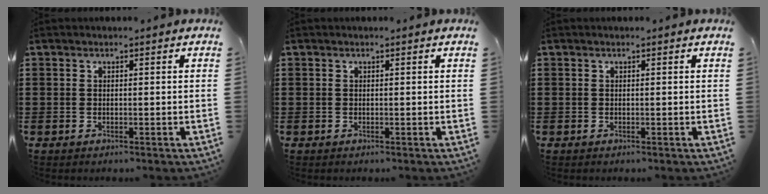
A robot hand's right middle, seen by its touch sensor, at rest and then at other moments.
{"total": 0.0}
{"total": 0.0}